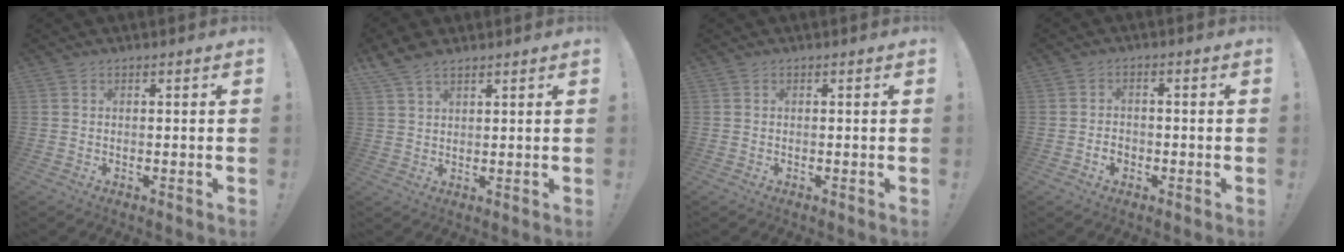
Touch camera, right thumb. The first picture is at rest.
{"total": 5.8, "force": [4.3, 2.5, 2.9], "torque": [-0.058, -0.014, 0.085]}
{"total": 0.0}
{"total": 3.0, "force": [-1.6, 2.1, 1.4], "torque": [-0.017, 0.003, -0.028]}